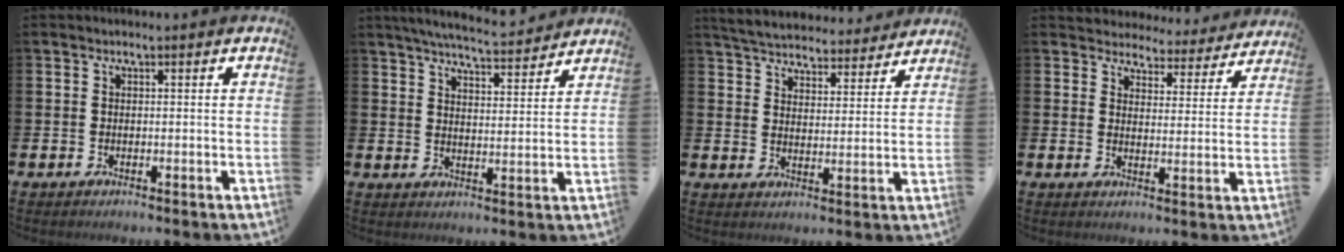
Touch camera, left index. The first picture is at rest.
{"total": 6.1, "force": [6.0, 0.3, 1.4], "torque": [-0.028, -0.040, 0.103]}
{"total": 5.5, "force": [5.4, 1.0, 0.4], "torque": [-0.038, -0.034, 0.095]}
{"total": 3.9, "force": [3.7, 1.2, -0.2], "torque": [-0.008, -0.037, 0.058]}